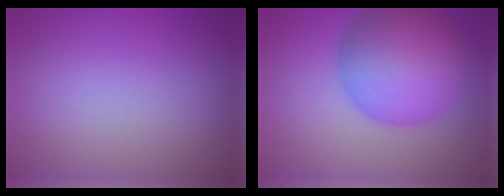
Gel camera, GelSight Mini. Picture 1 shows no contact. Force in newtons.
{"total": 9.9, "press": 9.9, "slide": 0.2}